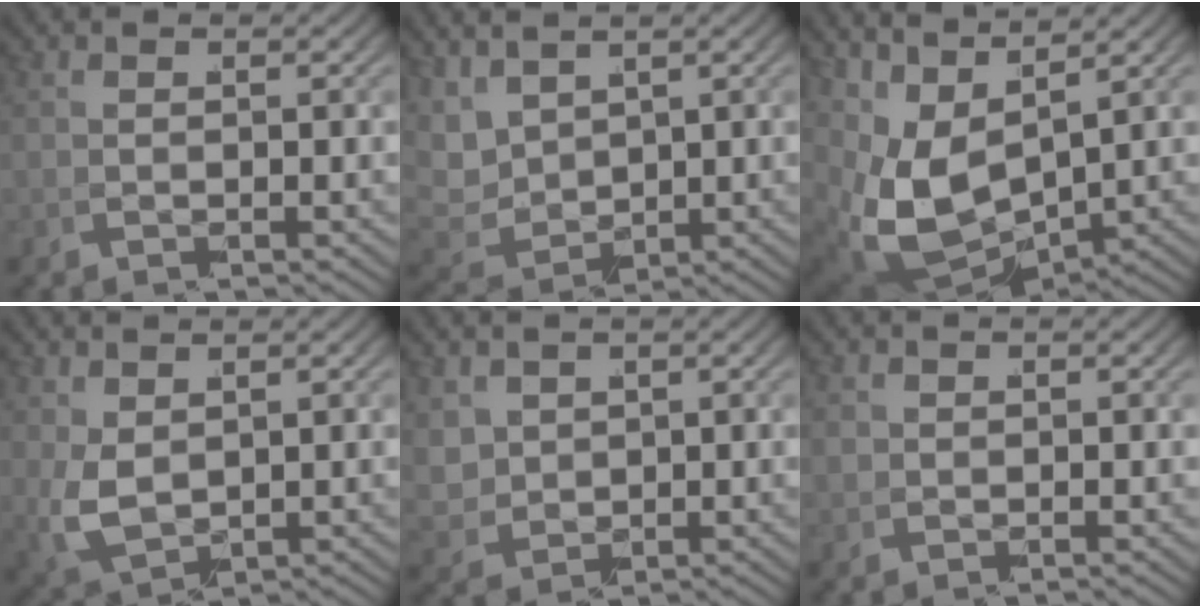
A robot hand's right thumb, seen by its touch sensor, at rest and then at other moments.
{"total": 5.7, "force": [1.7, 4.2, 3.5], "torque": [-0.099, -0.025, 0.053]}
{"total": 10.4, "force": [0.7, 6.9, 7.7], "torque": [-0.193, -0.060, 0.050]}
{"total": 4.0, "force": [0.9, 2.7, 2.8], "torque": [-0.075, -0.023, 0.042]}
{"total": 3.3, "force": [1.3, 2.6, 1.6], "torque": [-0.054, -0.025, 0.050]}
{"total": 1.1, "force": [0.3, 1.0, 0.4], "torque": [-0.012, -0.008, 0.010]}